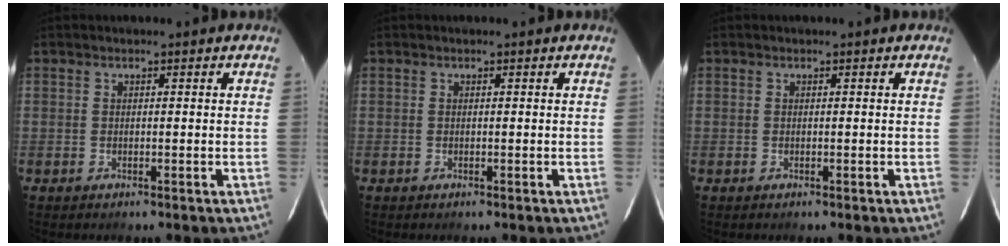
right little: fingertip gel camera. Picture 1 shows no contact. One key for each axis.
{"total": 0.0}
{"total": 0.0}